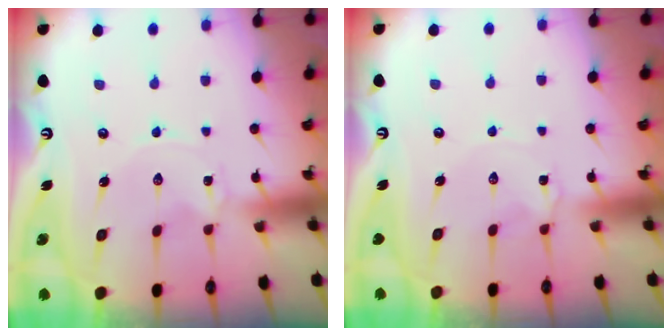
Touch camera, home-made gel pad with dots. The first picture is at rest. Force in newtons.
{"total": 2.7, "press": 2.7, "slide": 0.5}